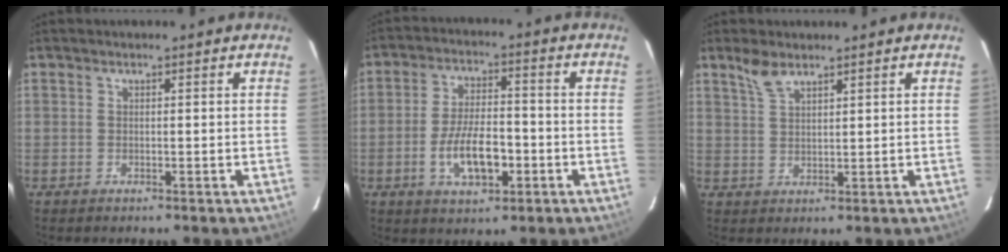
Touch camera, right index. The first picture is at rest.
{"total": 9.8, "force": [-3.3, 4.2, 8.2], "torque": [-0.163, 0.000, -0.052]}
{"total": 3.8, "force": [2.9, 1.3, 2.0], "torque": [-0.040, 0.005, 0.061]}